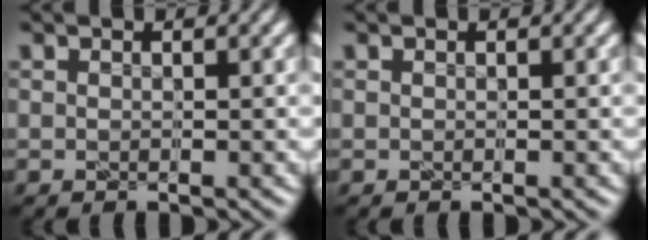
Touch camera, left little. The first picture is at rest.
{"total": 0.0}